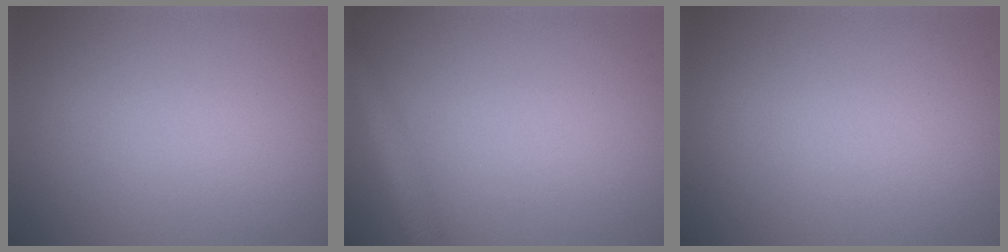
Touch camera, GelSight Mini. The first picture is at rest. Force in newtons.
{"total": 3.0, "press": 3.0, "slide": 0.1}
{"total": 0.0}